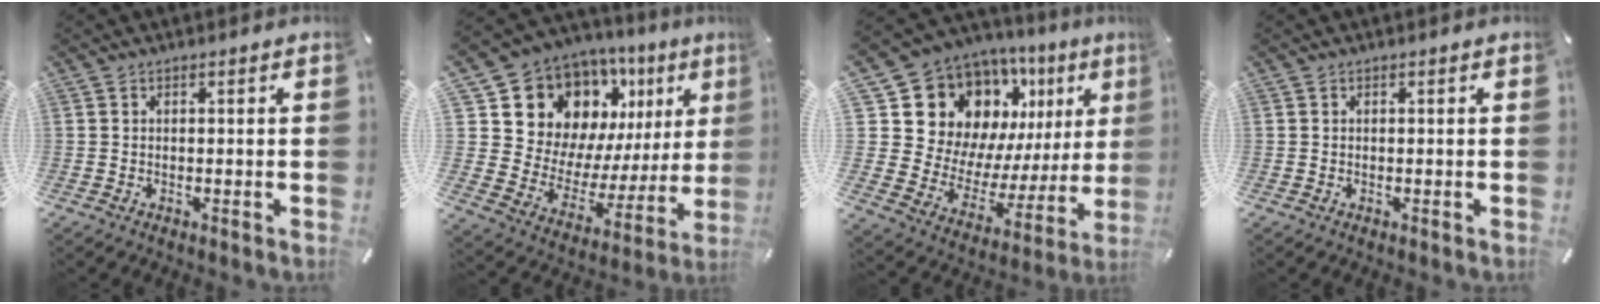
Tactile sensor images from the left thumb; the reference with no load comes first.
{"total": 15.8, "force": [10.5, 10.7, 5.0], "torque": [-0.082, -0.099, 0.199]}
{"total": 17.1, "force": [10.4, 12.1, 6.2], "torque": [-0.098, -0.100, 0.207]}
{"total": 0.0}